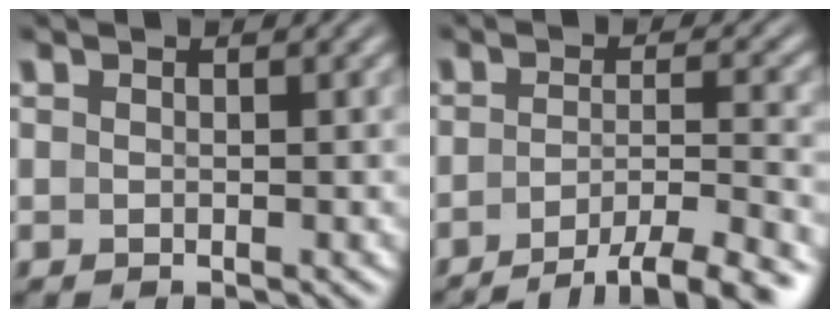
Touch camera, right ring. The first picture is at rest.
{"total": 7.3, "force": [-5.5, 2.2, 4.3], "torque": [-0.063, -0.021, -0.075]}